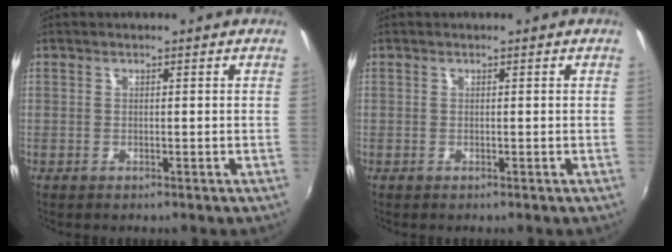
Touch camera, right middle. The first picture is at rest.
{"total": 0.0}